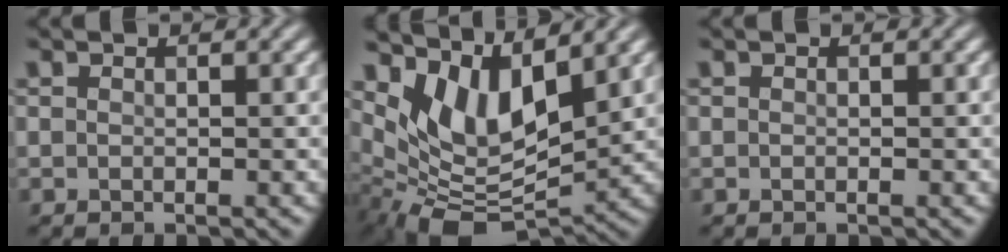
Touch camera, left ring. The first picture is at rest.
{"total": 8.1, "force": [3.2, 4.0, 6.2], "torque": [-0.115, -0.018, 0.068]}
{"total": 0.0}